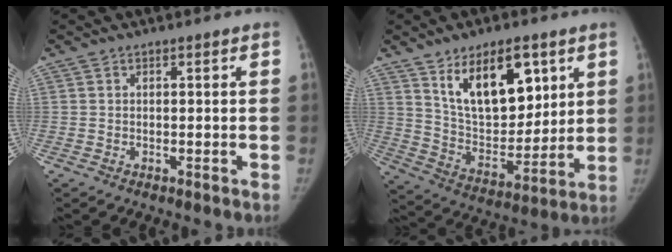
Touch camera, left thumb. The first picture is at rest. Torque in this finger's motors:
{"motor_torque": [0.31, 0.47, 0.54, 0.31, 0.29]}